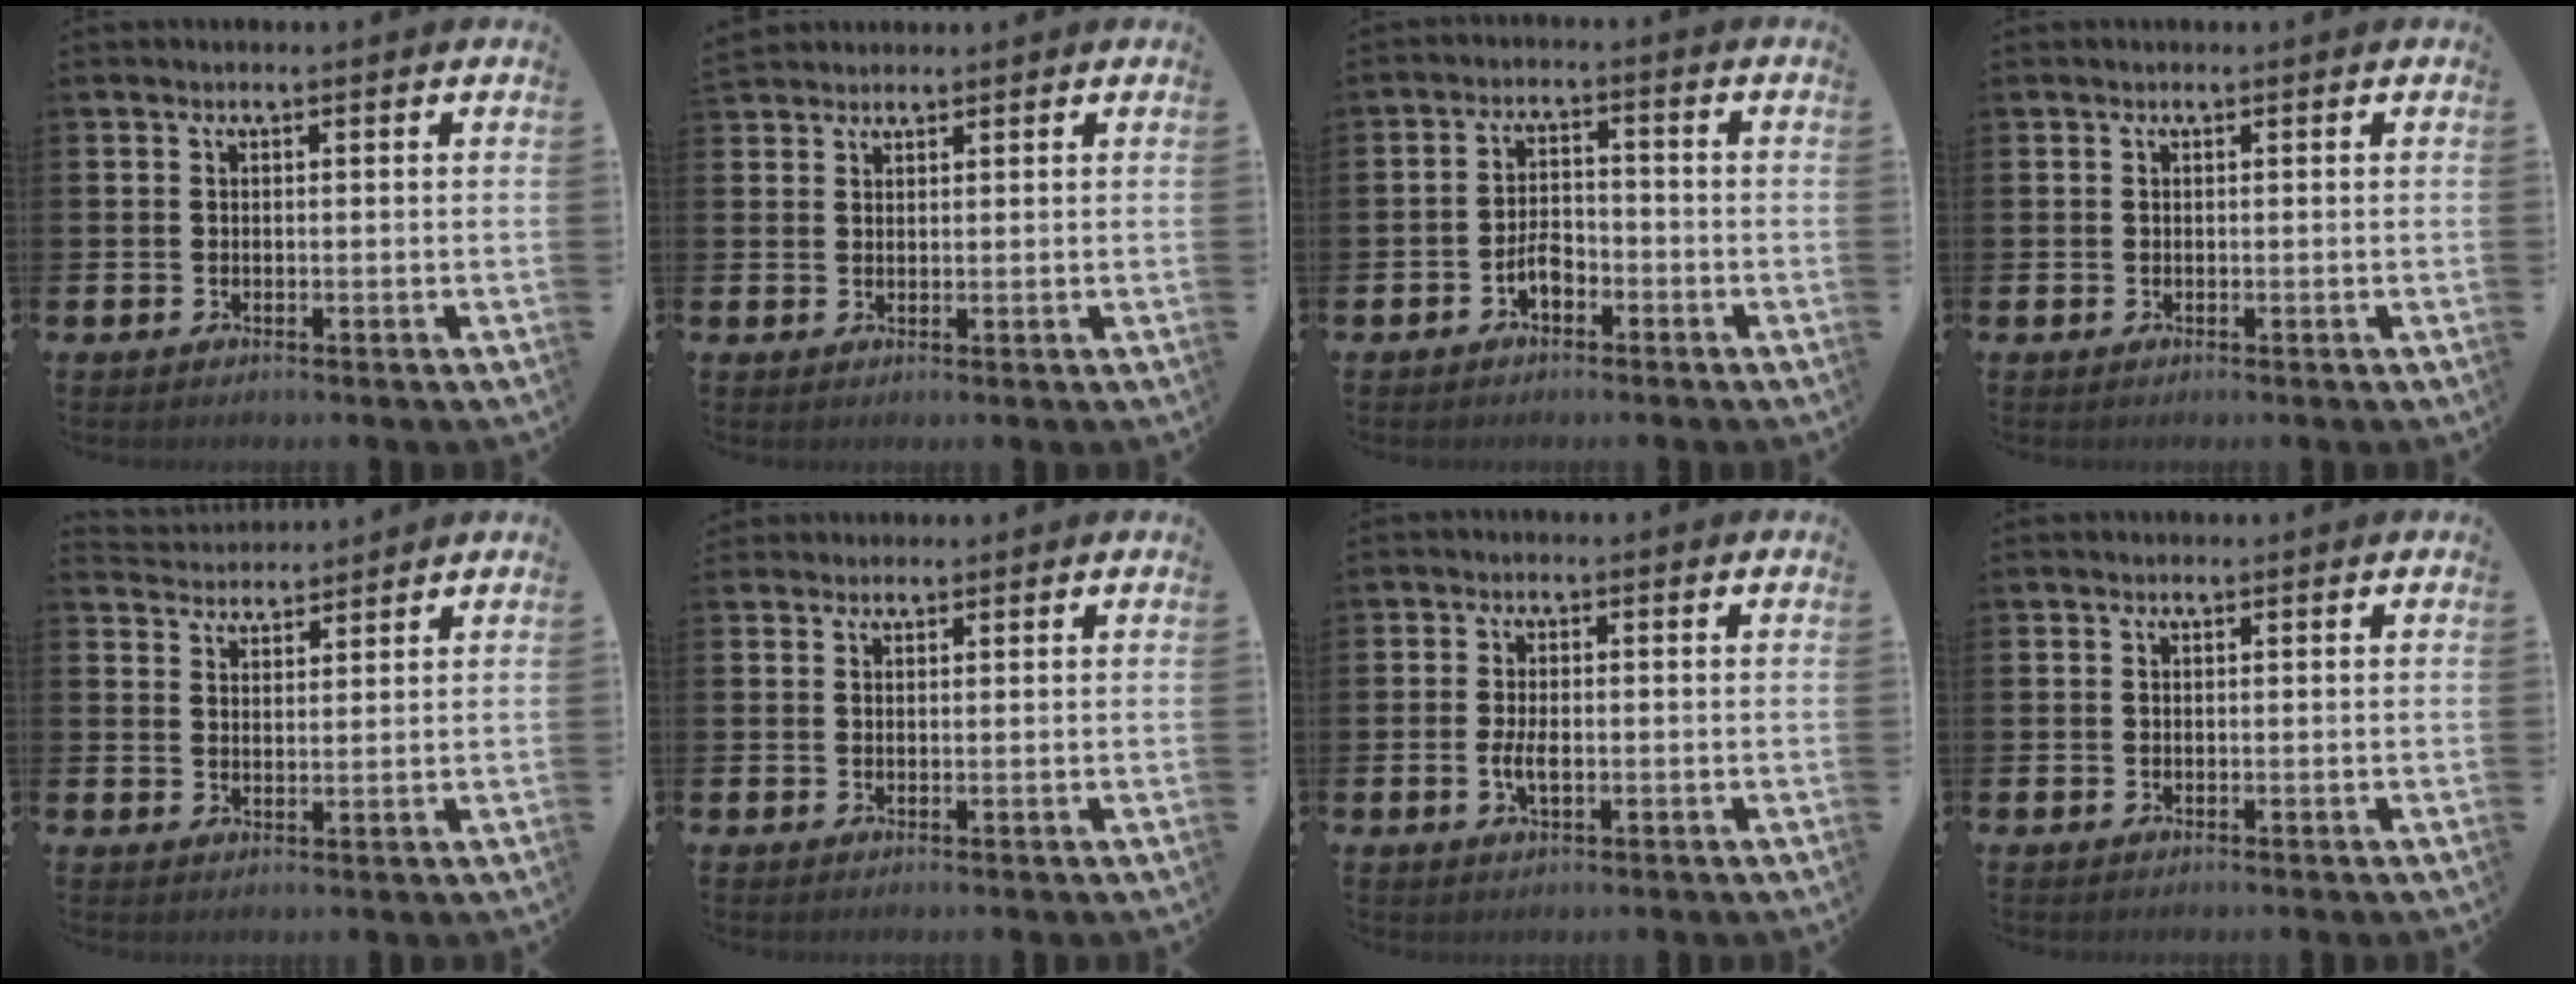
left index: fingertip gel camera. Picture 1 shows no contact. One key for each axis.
{"total": 2.1, "fx": 2.0, "fy": 0.7, "fz": -0.2, "tx": -0.001, "ty": 0.001, "tz": 0.039}
{"total": 3.2, "fx": -1.9, "fy": 1.7, "fz": 2.0, "tx": -0.043, "ty": 0.011, "tz": -0.036}
{"total": 0.0}
{"total": 3.9, "fx": 3.8, "fy": 0.6, "fz": -0.4, "tx": -0.005, "ty": -0.019, "tz": 0.071}
{"total": 1.5, "fx": 1.4, "fy": 0.5, "fz": -0.2, "tx": 0.009, "ty": 0.000, "tz": 0.026}
{"total": 2.9, "fx": -0.5, "fy": 1.3, "fz": 2.6, "tx": -0.046, "ty": 0.001, "tz": -0.009}
{"total": 0.0}